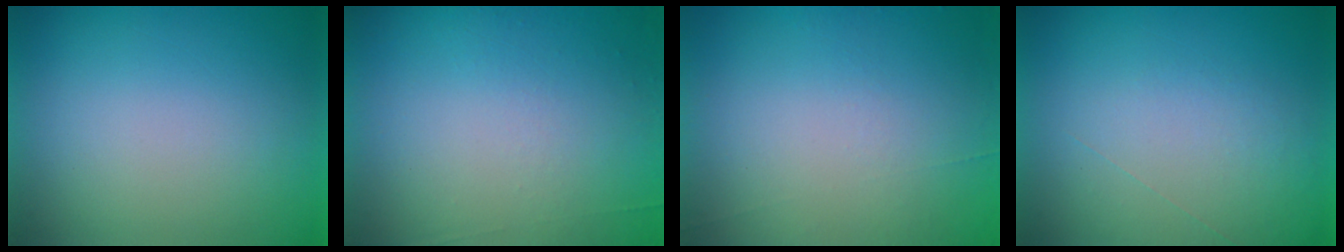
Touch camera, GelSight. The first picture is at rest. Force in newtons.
{"total": 5.9}
{"total": 4.5}
{"total": 1.0}